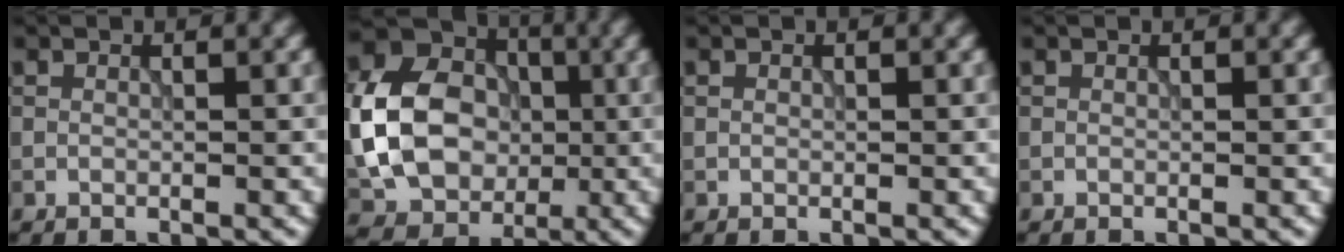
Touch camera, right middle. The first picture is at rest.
{"total": 11.0, "force": [-1.0, 8.5, 6.9], "torque": [-0.143, 0.005, -0.023]}
{"total": 0.0}
{"total": 0.0}